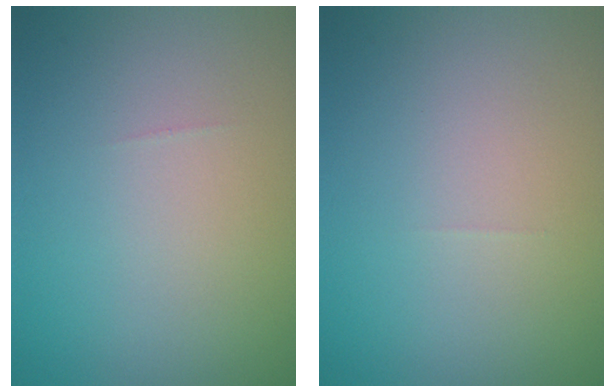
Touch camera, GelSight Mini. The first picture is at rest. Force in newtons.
{"total": 0.0}